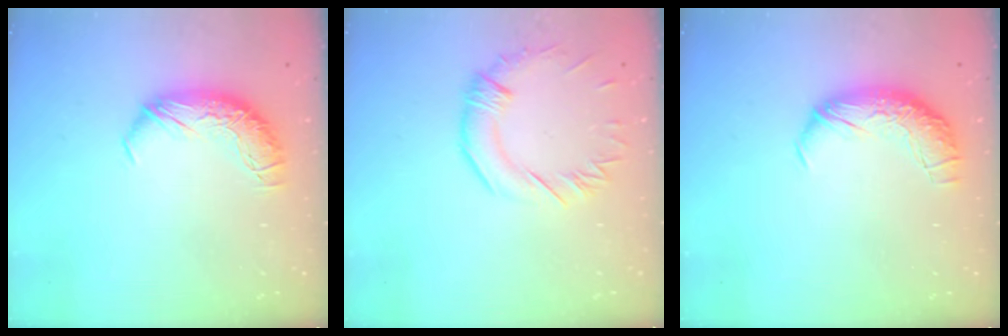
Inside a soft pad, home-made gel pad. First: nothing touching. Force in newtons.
{"total": 0.7, "press": 0.0, "slide": 0.7}
{"total": 2.3, "press": 0.9, "slide": 2.1}